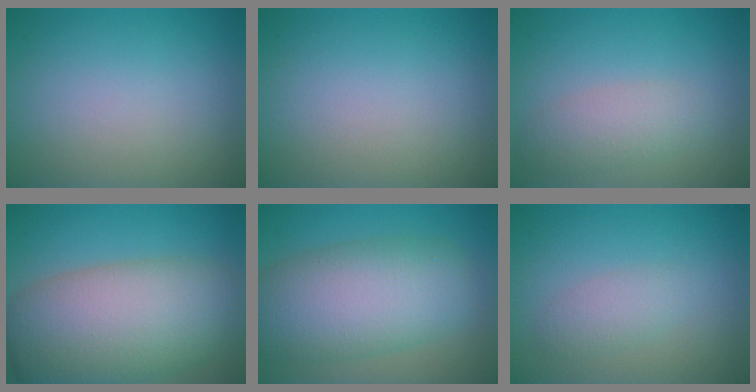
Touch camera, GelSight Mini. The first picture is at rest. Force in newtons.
{"total": 0.0}
{"total": 2.9, "press": 2.9, "slide": 0.1}
{"total": 11.8, "press": 11.8, "slide": 0.5}
{"total": 9.3, "press": 9.3, "slide": 0.3}
{"total": 1.9, "press": 1.9, "slide": 0.1}